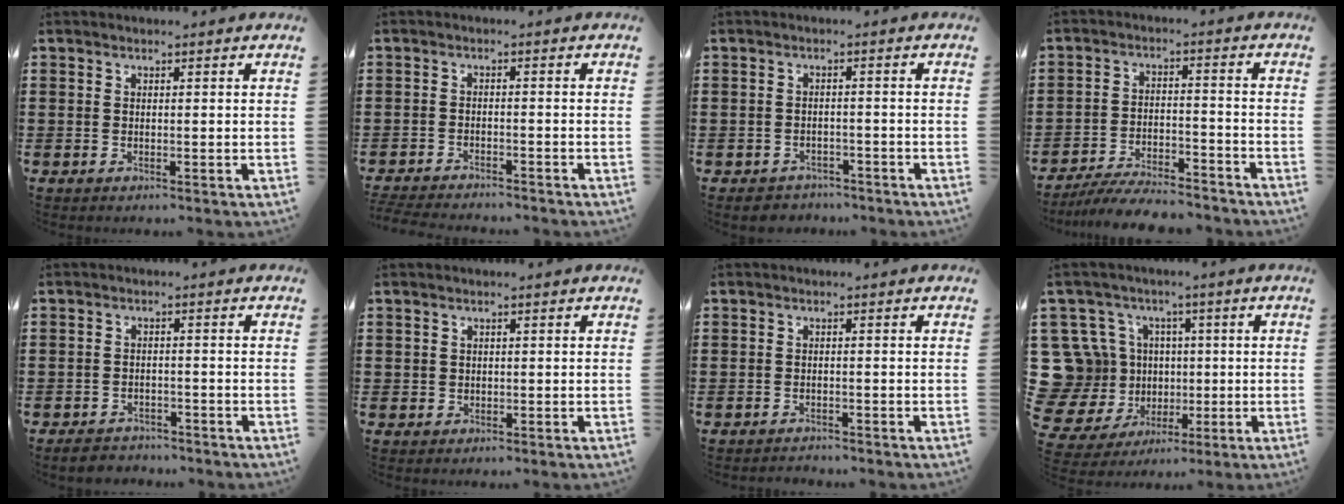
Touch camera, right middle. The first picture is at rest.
{"total": 2.9, "force": [-2.9, 0.2, 0.2], "torque": [-0.014, -0.004, -0.063]}
{"total": 2.3, "force": [-2.1, 0.8, -0.2], "torque": [-0.005, 0.002, -0.048]}
{"total": 6.4, "force": [-6.2, 0.7, 1.6], "torque": [-0.026, 0.006, -0.119]}
{"total": 2.4, "force": [-2.3, 0.7, 0.0], "torque": [-0.008, 0.001, -0.051]}
{"total": 0.9, "force": [0.2, 0.9, 0.1], "torque": [-0.005, 0.006, 0.003]}
{"total": 1.1, "force": [-1.0, 0.2, -0.1], "torque": [-0.002, 0.003, -0.024]}
{"total": 12.5, "force": [1.9, 11.9, 3.0], "torque": [-0.146, -0.003, 0.056]}